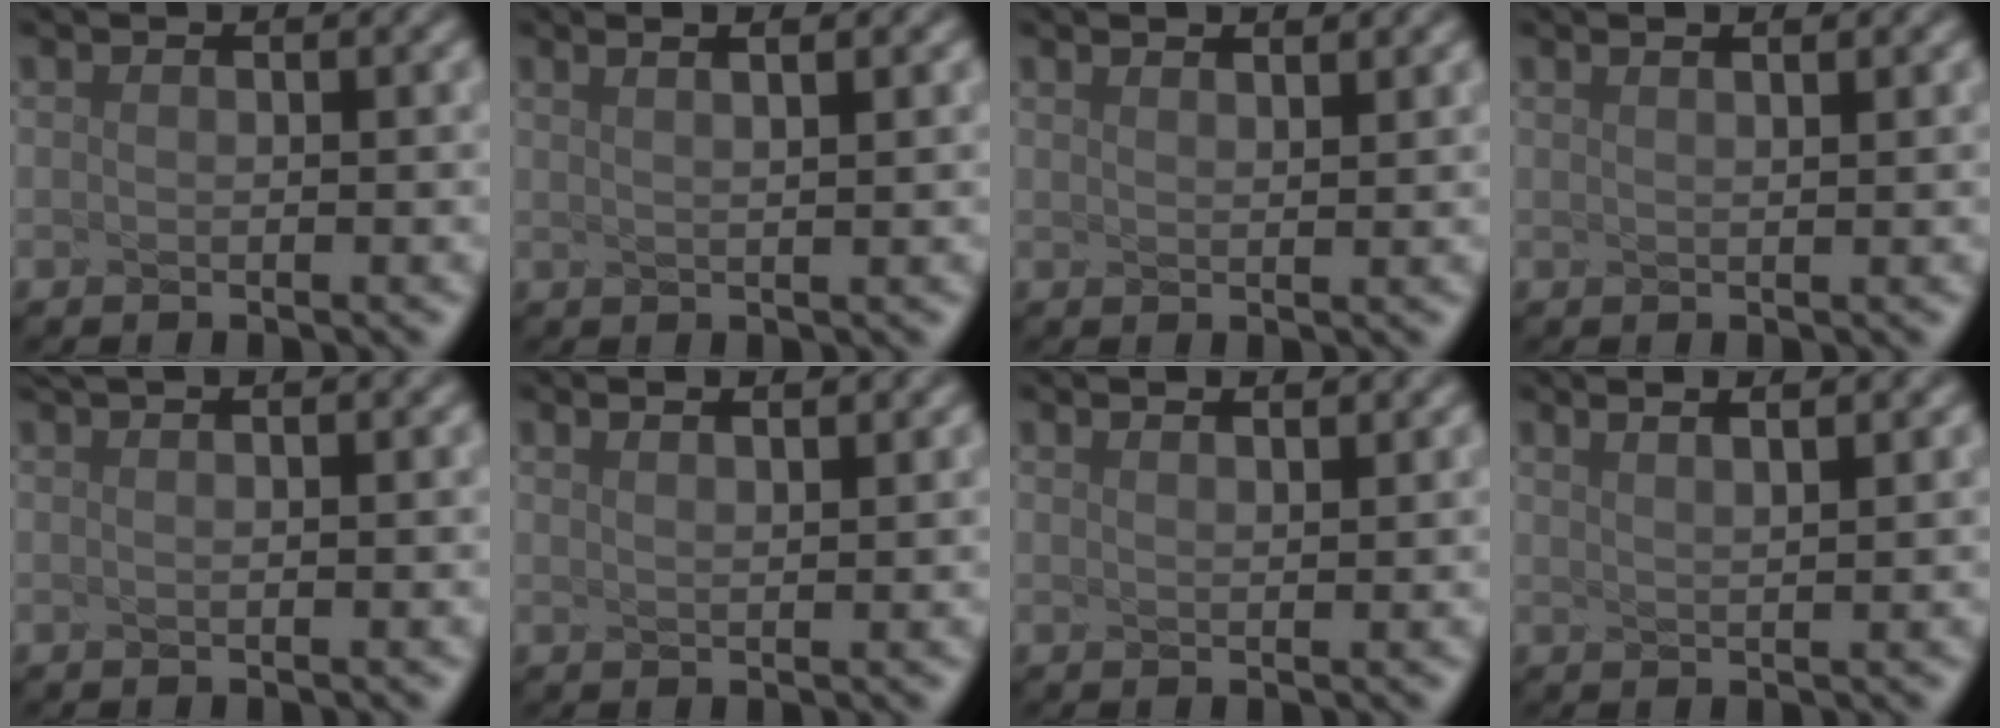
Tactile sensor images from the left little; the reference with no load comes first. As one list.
[{"total": 2.4, "force": [1.3, 0.6, 1.9], "torque": [-0.028, 0.023, 0.016]}, {"total": 1.6, "force": [1.4, 0.3, 0.7], "torque": [-0.004, 0.019, 0.014]}, {"total": 1.7, "force": [1.2, 0.5, 1.2], "torque": [-0.010, 0.026, 0.008]}, {"total": 2.6, "force": [1.5, 1.0, 1.9], "torque": [-0.030, 0.033, 0.022]}, {"total": 2.0, "force": [1.5, 0.5, 1.2], "torque": [-0.013, 0.024, 0.013]}, {"total": 1.6, "force": [1.3, 0.4, 0.8], "torque": [-0.005, 0.020, 0.009]}, {"total": 2.0, "force": [1.4, 0.2, 1.4], "torque": [-0.020, 0.018, 0.020]}]